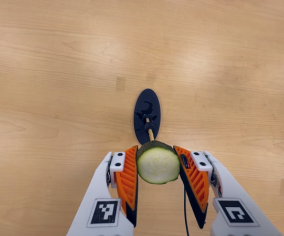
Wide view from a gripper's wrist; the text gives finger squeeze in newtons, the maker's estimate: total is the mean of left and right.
{"total": 10.7, "left": 9.3, "right": 12.2}